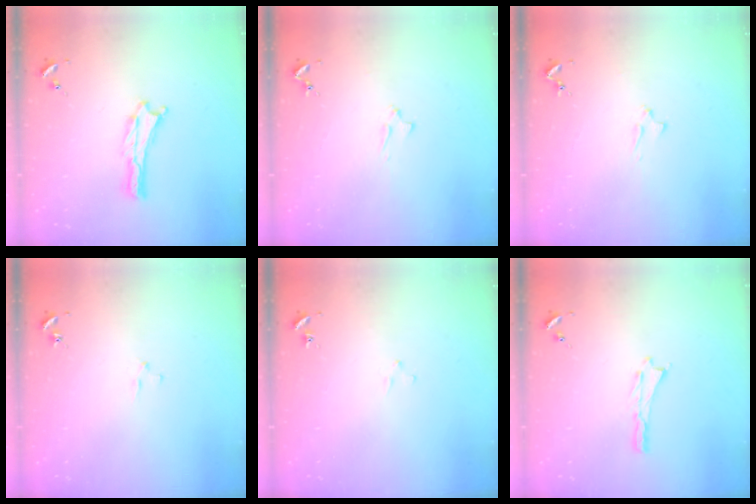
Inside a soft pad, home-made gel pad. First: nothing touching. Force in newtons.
{"total": 2.1, "press": 2.1, "slide": 0.3}
{"total": 2.1, "press": 2.1, "slide": 0.3}
{"total": 1.9, "press": 1.9, "slide": 0.2}
{"total": 1.9, "press": 1.9, "slide": 0.1}
{"total": 0.0}